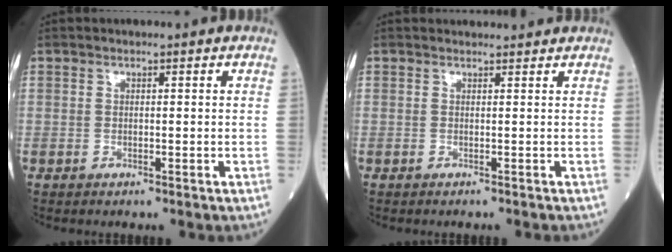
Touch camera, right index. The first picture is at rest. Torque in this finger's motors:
{"motor_torque": [0.02, 0.06, -0.15, -0.10]}